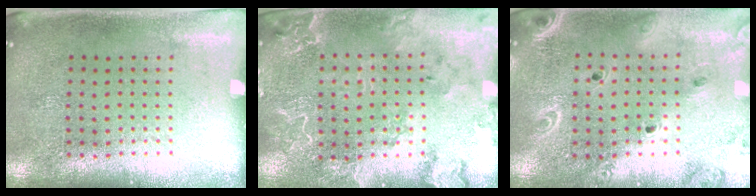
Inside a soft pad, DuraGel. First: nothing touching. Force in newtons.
{"total": 2.4, "press": 2.3, "slide": 0.6}
{"total": 2.1, "press": 1.9, "slide": 0.9}